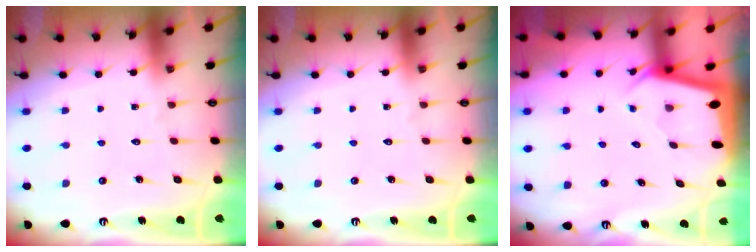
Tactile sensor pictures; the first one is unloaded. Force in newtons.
{"total": 0.0}
{"total": 2.2, "press": 2.2, "slide": 0.1}